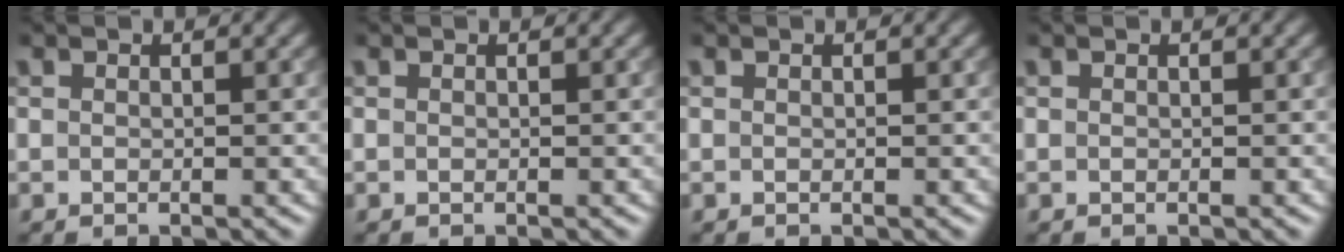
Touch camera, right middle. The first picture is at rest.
{"total": 0.0}
{"total": 0.0}
{"total": 0.0}